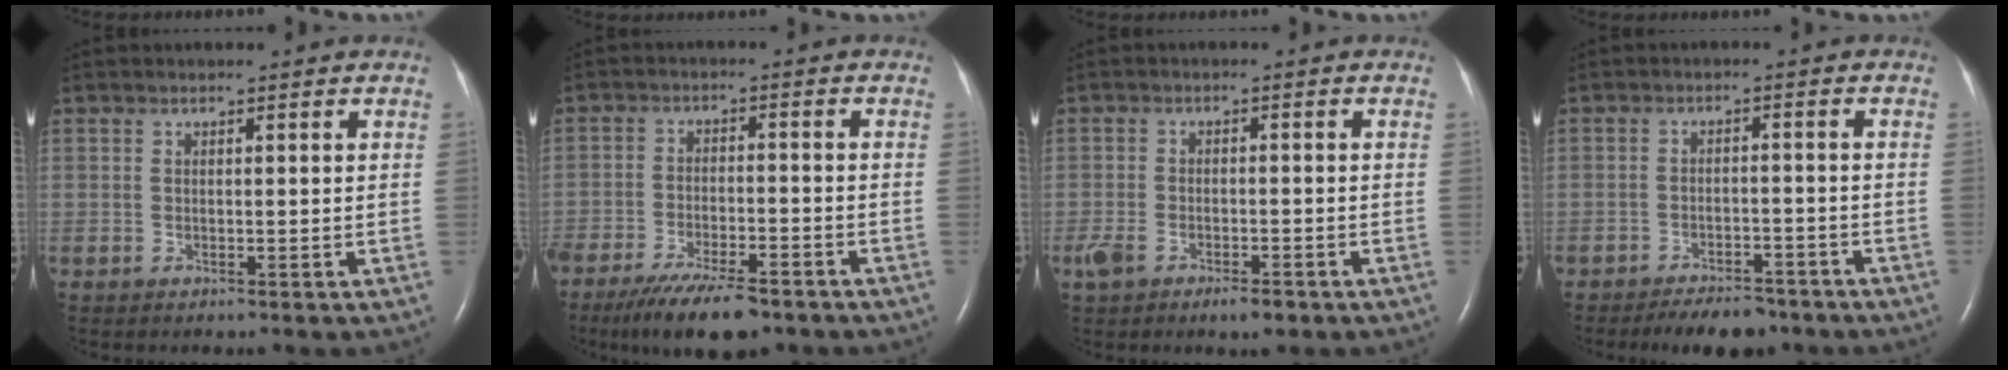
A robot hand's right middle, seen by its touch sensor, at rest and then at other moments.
{"total": 10.7, "force": [-8.1, 2.8, 6.5], "torque": [-0.109, -0.019, -0.131]}
{"total": 5.5, "force": [-3.4, 2.1, 3.8], "torque": [-0.072, -0.006, -0.054]}
{"total": 6.4, "force": [-5.4, 2.5, 2.3], "torque": [-0.033, -0.002, -0.081]}